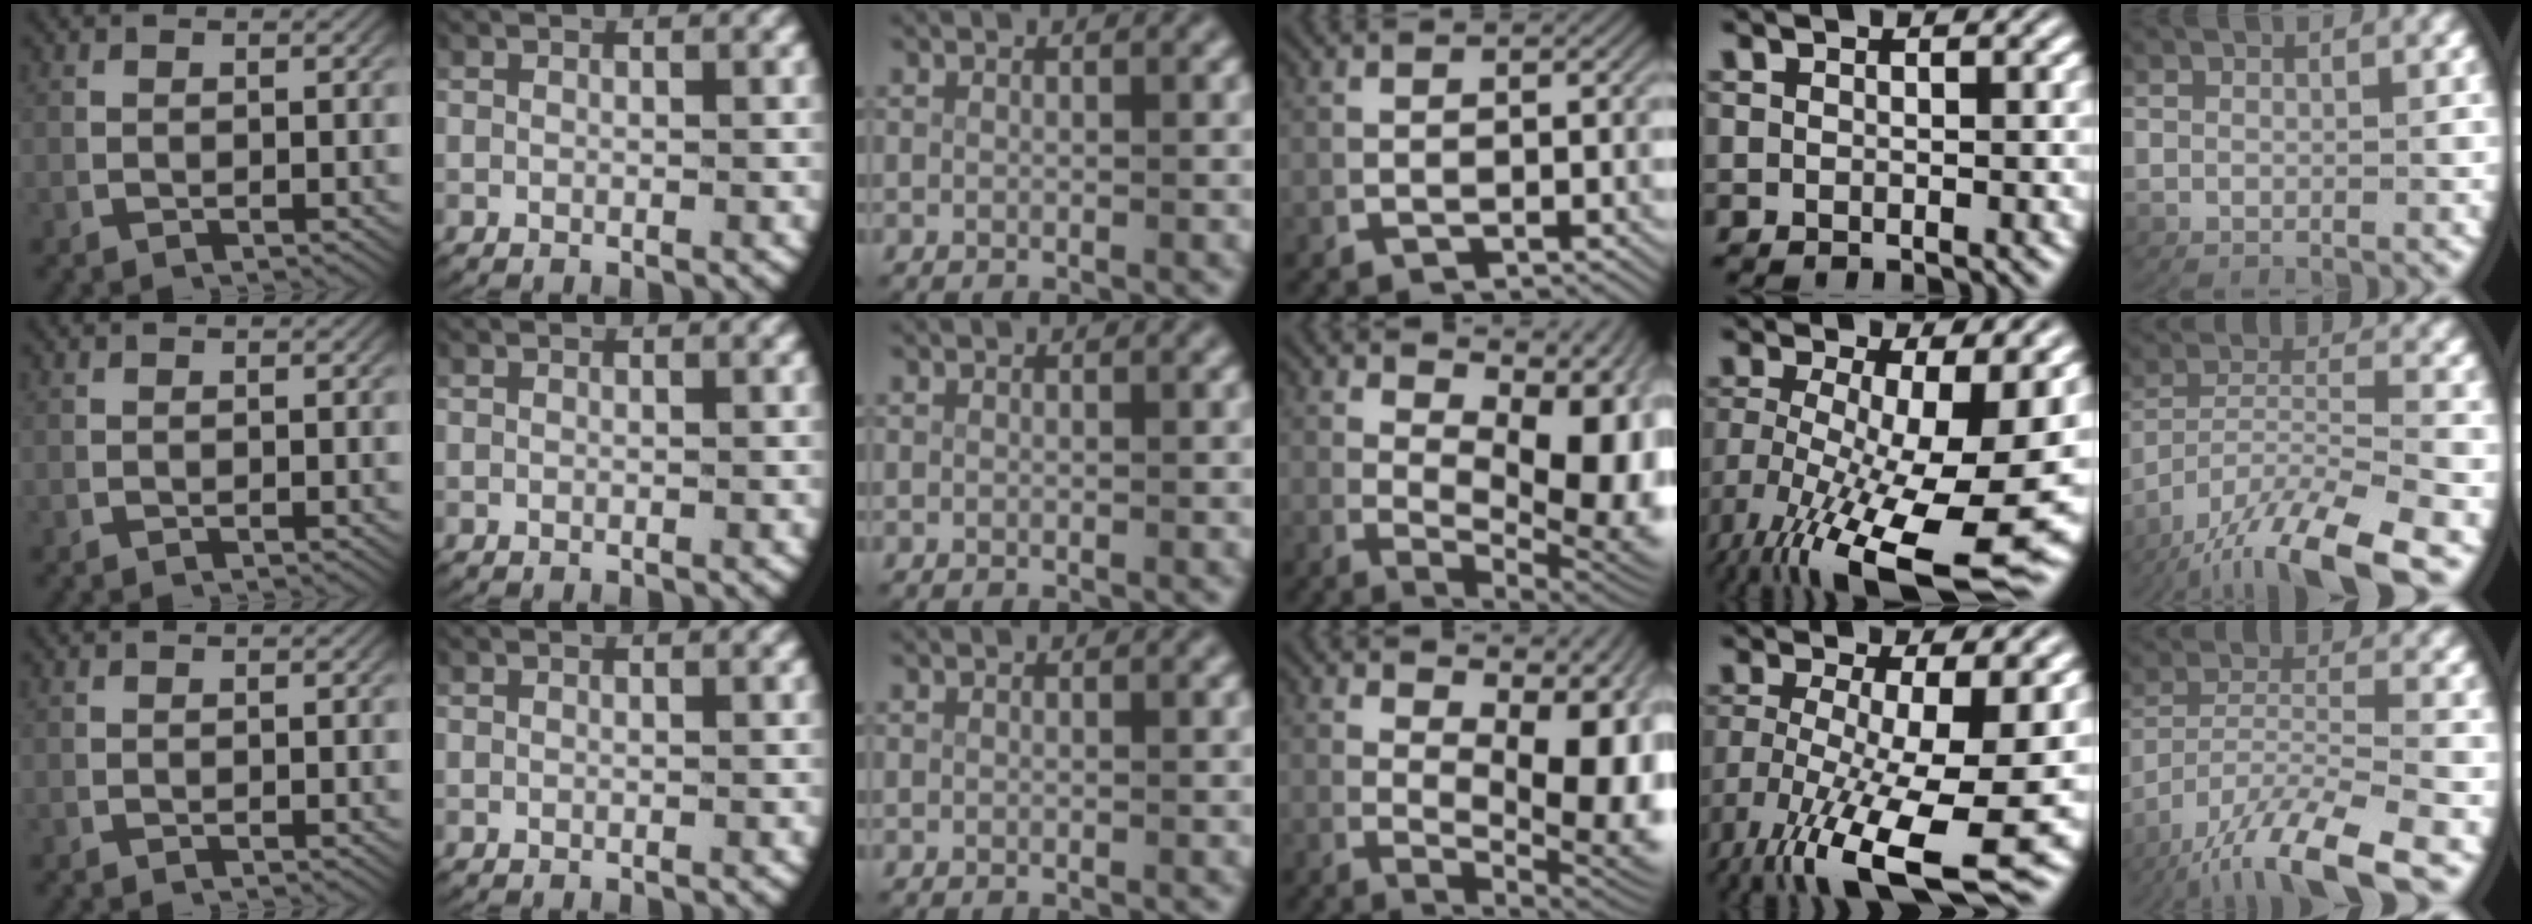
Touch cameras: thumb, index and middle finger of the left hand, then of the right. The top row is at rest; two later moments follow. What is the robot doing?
{"motion": "lift_and_place", "object": "plastic wrap"}